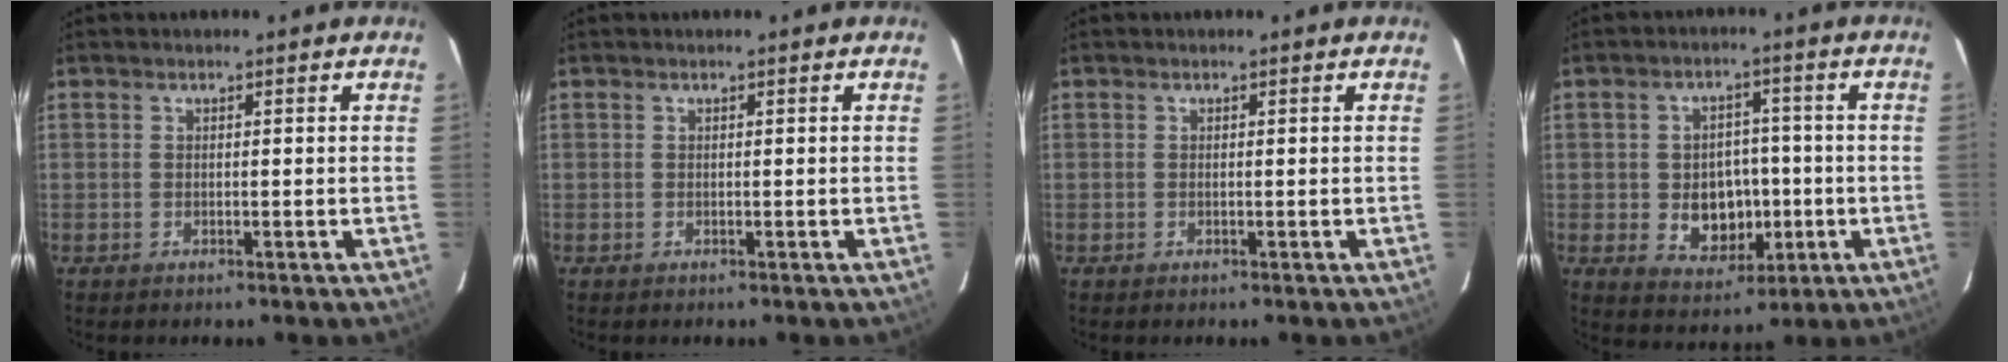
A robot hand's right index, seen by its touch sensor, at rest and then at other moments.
{"total": 0.0}
{"total": 0.0}
{"total": 8.9, "force": [-1.7, 7.1, 5.1], "torque": [-0.105, 0.003, -0.008]}